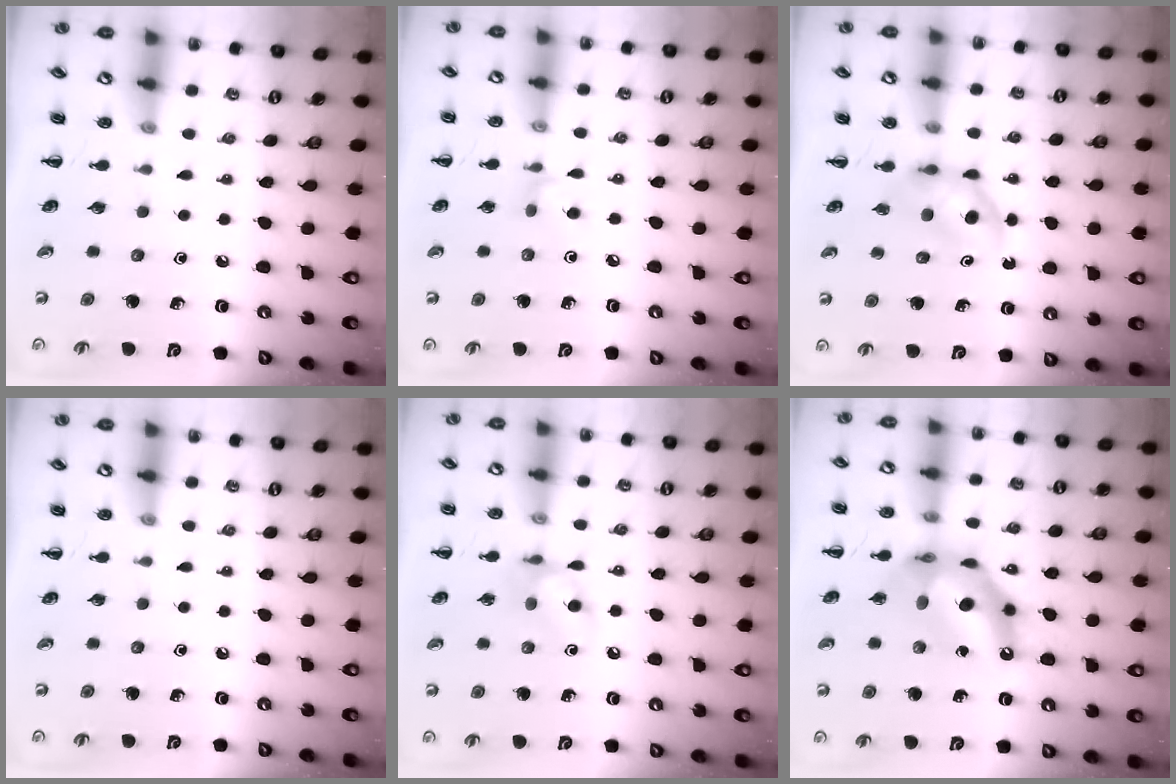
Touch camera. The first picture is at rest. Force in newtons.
{"total": 4.4, "press": 4.2, "slide": 1.4}
{"total": 4.8, "press": 4.7, "slide": 0.8}
{"total": 0.0}
{"total": 8.7, "press": 8.6, "slide": 1.0}
{"total": 12.5, "press": 12.0, "slide": 3.5}